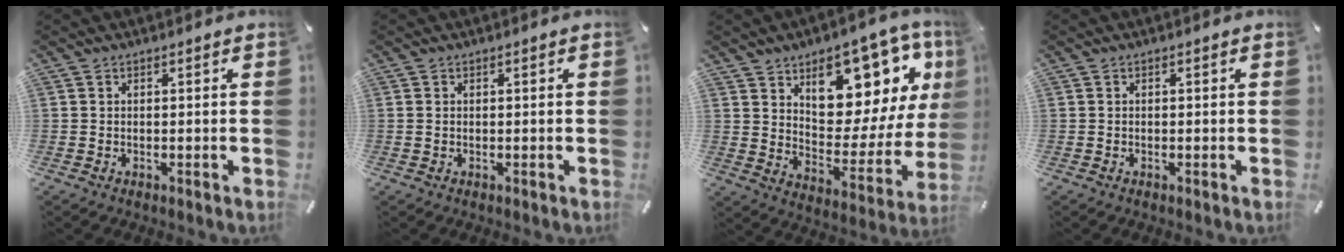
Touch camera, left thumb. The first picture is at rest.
{"total": 0.6, "force": [0.0, 0.1, 0.6], "torque": [-0.012, -0.001, 0.000]}
{"total": 17.1, "force": [10.6, 10.0, 9.0], "torque": [-0.100, -0.100, 0.176]}
{"total": 0.0}